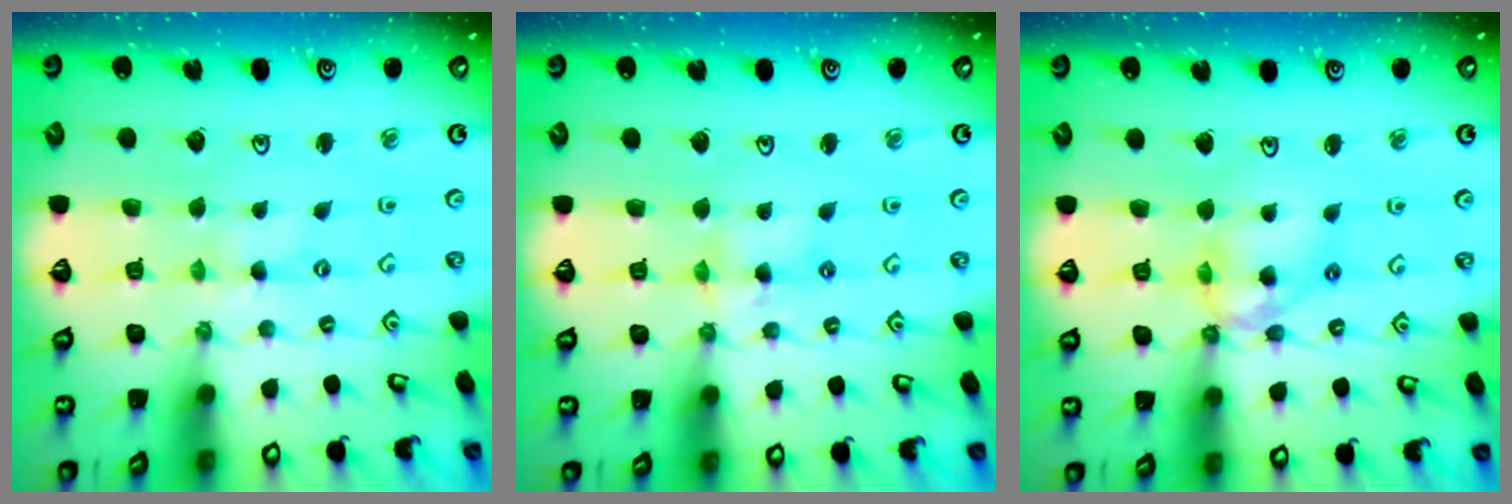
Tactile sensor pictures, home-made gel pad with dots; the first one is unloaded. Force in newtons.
{"total": 3.9, "press": 3.9, "slide": 0.3}
{"total": 10.8, "press": 10.8, "slide": 0.9}